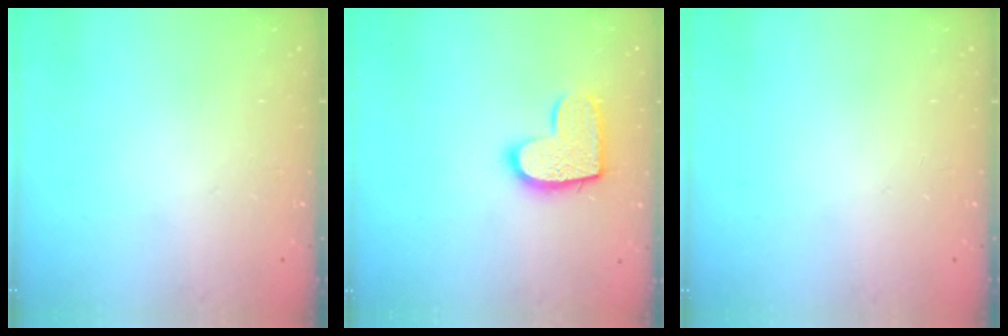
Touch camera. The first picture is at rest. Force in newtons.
{"total": 12.7, "press": 12.7, "slide": 0.7}
{"total": 0.0}